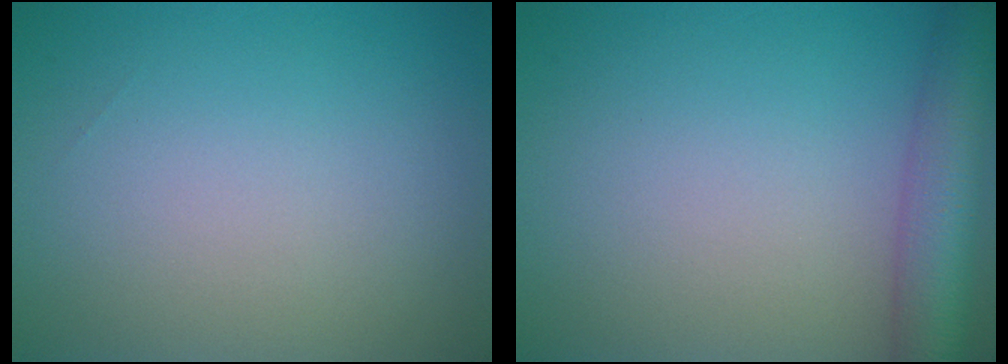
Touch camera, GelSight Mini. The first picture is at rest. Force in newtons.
{"total": 5.9, "press": 5.9, "slide": 0.4}